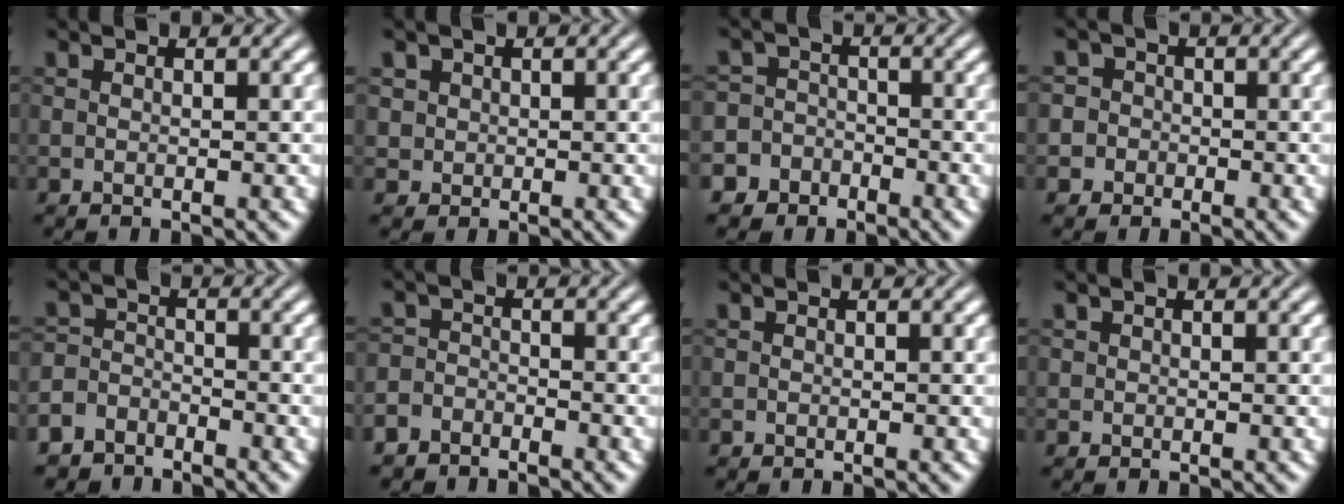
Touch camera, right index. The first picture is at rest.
{"total": 2.9, "force": [0.5, 2.7, 0.9], "torque": [-0.030, -0.018, 0.019]}
{"total": 7.9, "force": [-3.9, 6.9, 0.9], "torque": [-0.023, -0.029, -0.075]}
{"total": 4.0, "force": [-1.2, 3.8, 0.4], "torque": [-0.009, -0.008, -0.029]}
{"total": 3.7, "force": [-3.3, 1.6, 0.0], "torque": [0.013, -0.017, -0.056]}
{"total": 3.2, "force": [-3.0, 0.8, -0.4], "torque": [0.015, -0.016, -0.049]}
{"total": 0.0}
{"total": 0.0}